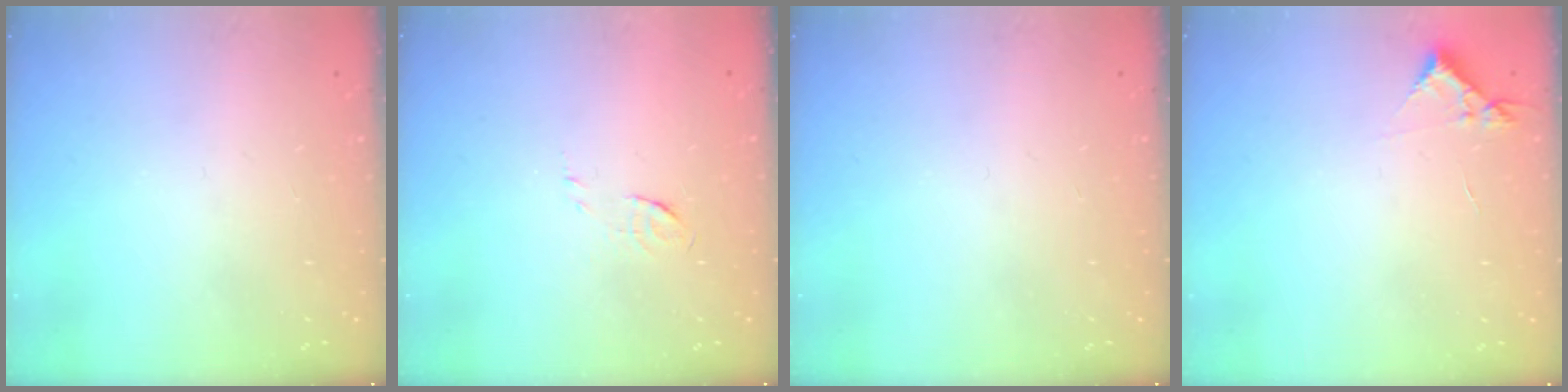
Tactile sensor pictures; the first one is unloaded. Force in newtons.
{"total": 4.2, "press": 4.1, "slide": 1.1}
{"total": 0.0}
{"total": 4.1, "press": 4.1, "slide": 0.5}